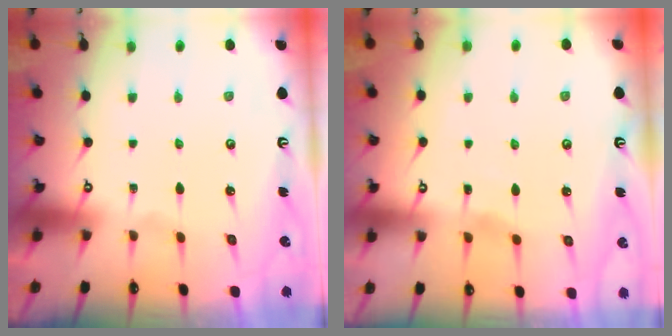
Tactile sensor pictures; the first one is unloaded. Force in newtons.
{"total": 2.8, "press": 2.7, "slide": 0.3}